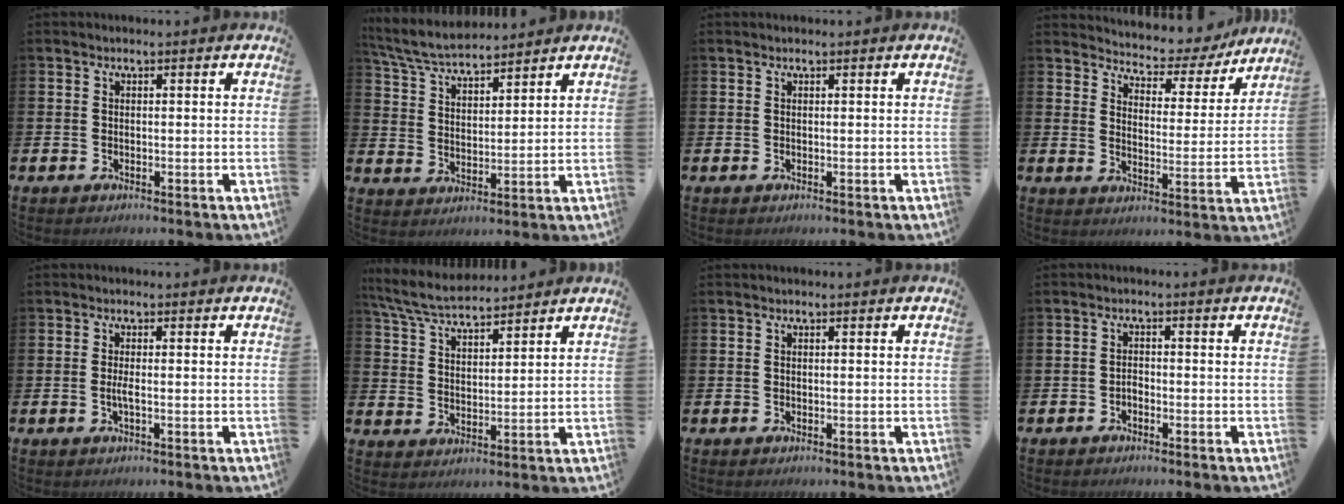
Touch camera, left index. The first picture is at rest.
{"total": 6.4, "force": [6.1, 1.1, 1.6], "torque": [-0.059, -0.025, 0.112]}
{"total": 0.0}
{"total": 5.1, "force": [4.8, 1.6, 0.4], "torque": [-0.033, -0.047, 0.078]}
{"total": 1.3, "force": [-0.3, 0.1, 1.3], "torque": [-0.031, 0.002, -0.005]}
{"total": 6.6, "force": [6.3, 1.1, 1.7], "torque": [-0.061, -0.023, 0.116]}
{"total": 0.0}
{"total": 1.1, "force": [-0.9, 0.5, 0.4], "torque": [-0.008, -0.001, -0.018]}